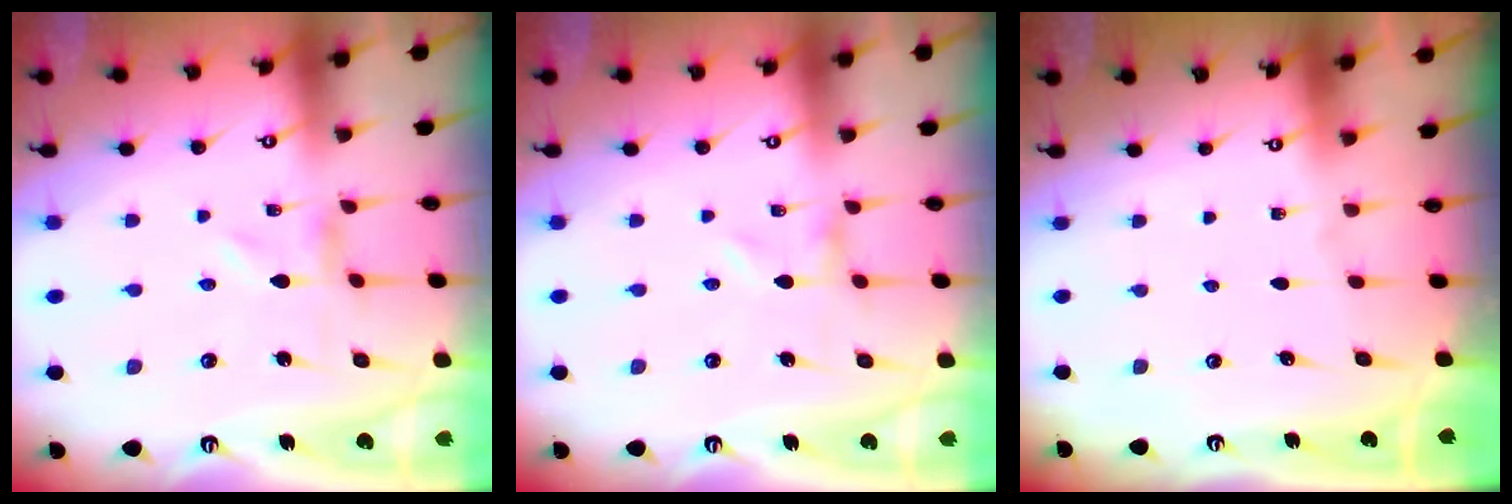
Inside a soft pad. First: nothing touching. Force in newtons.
{"total": 0.0}
{"total": 0.0}